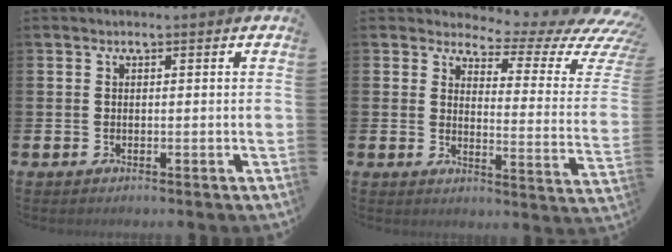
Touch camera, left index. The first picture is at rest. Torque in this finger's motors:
{"motor_torque": [0.72, -0.99, 0.03, -0.07]}